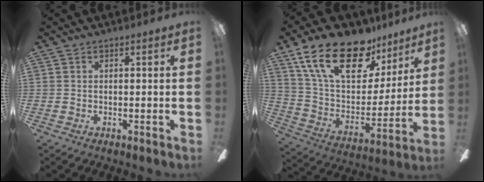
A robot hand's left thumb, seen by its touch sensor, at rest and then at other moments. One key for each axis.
{"total": 23.8, "fx": 15.6, "fy": 11.2, "fz": 14.0, "tx": -0.243, "ty": -0.087, "tz": 0.278}